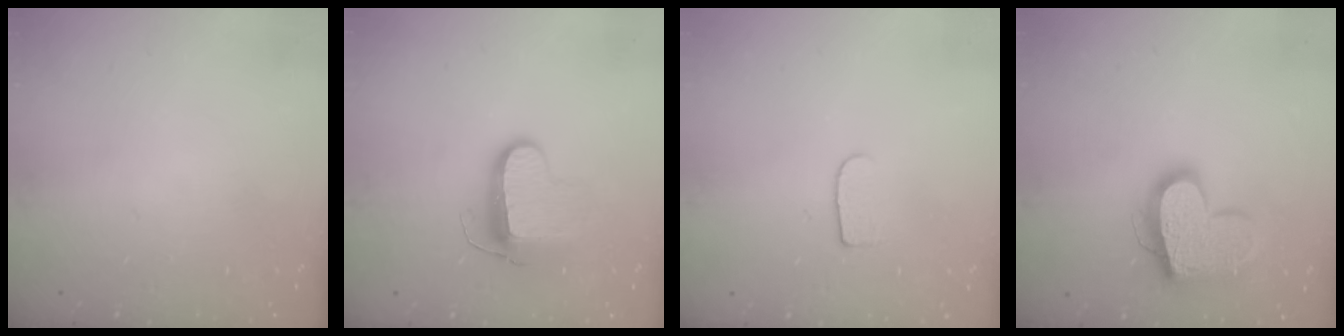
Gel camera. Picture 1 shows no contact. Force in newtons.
{"total": 10.3, "press": 10.3, "slide": 0.4}
{"total": 5.8, "press": 5.8, "slide": 0.7}
{"total": 19.3, "press": 19.2, "slide": 1.5}